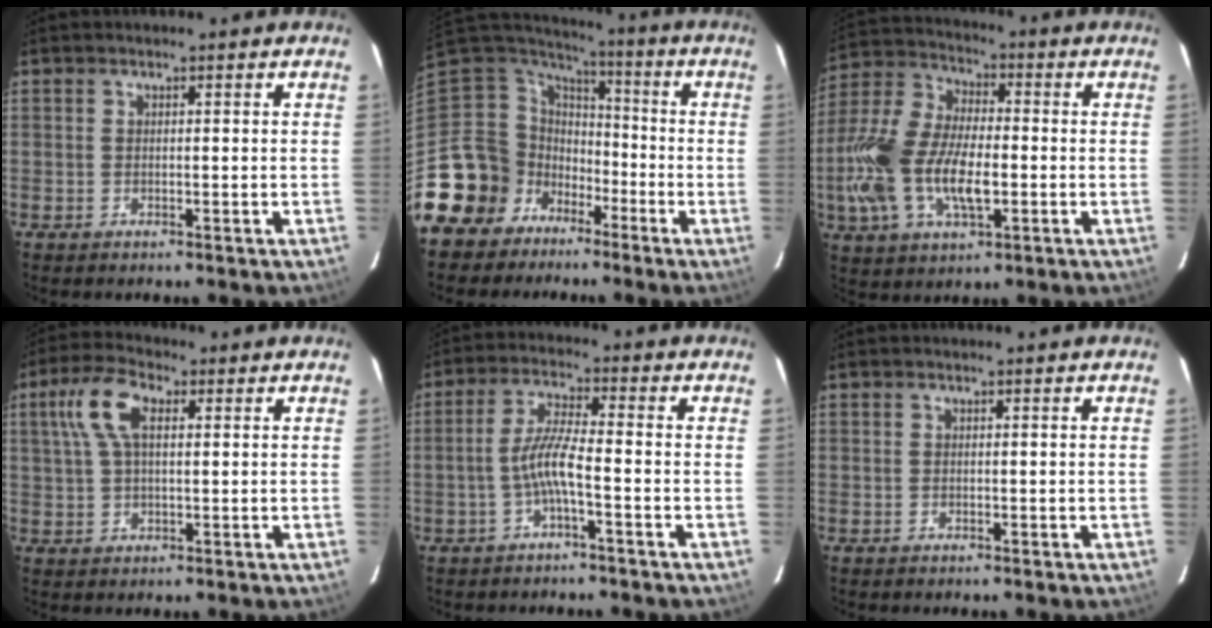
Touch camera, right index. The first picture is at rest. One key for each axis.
{"total": 13.3, "fx": -7.0, "fy": 11.1, "fz": 2.4, "tx": -0.078, "ty": 0.044, "tz": -0.136}
{"total": 18.3, "fx": -3.9, "fy": 9.0, "fz": 15.4, "tx": -0.340, "ty": -0.003, "tz": -0.072}
{"total": 8.0, "fx": 2.4, "fy": 3.7, "fz": 6.6, "tx": -0.137, "ty": 0.021, "tz": 0.045}
{"total": 5.4, "fx": -2.2, "fy": 0.1, "fz": 4.9, "tx": -0.109, "ty": 0.009, "tz": -0.041}
{"total": 0.0}